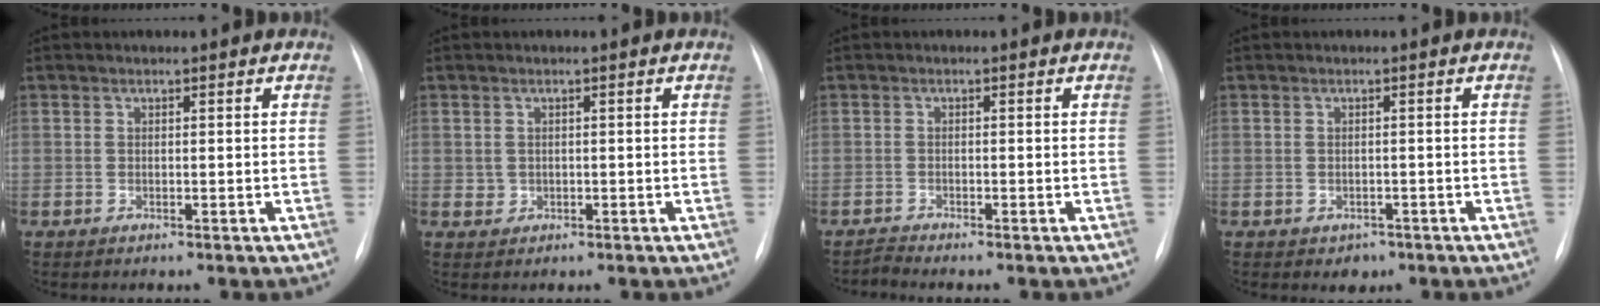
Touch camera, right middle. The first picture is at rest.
{"total": 1.1, "force": [0.0, 1.1, 0.2], "torque": [-0.002, 0.002, 0.003]}
{"total": 1.0, "force": [-0.9, -0.4, -0.3], "torque": [0.006, -0.007, -0.015]}
{"total": 1.9, "force": [-1.0, 1.4, 0.5], "torque": [-0.006, 0.003, -0.007]}